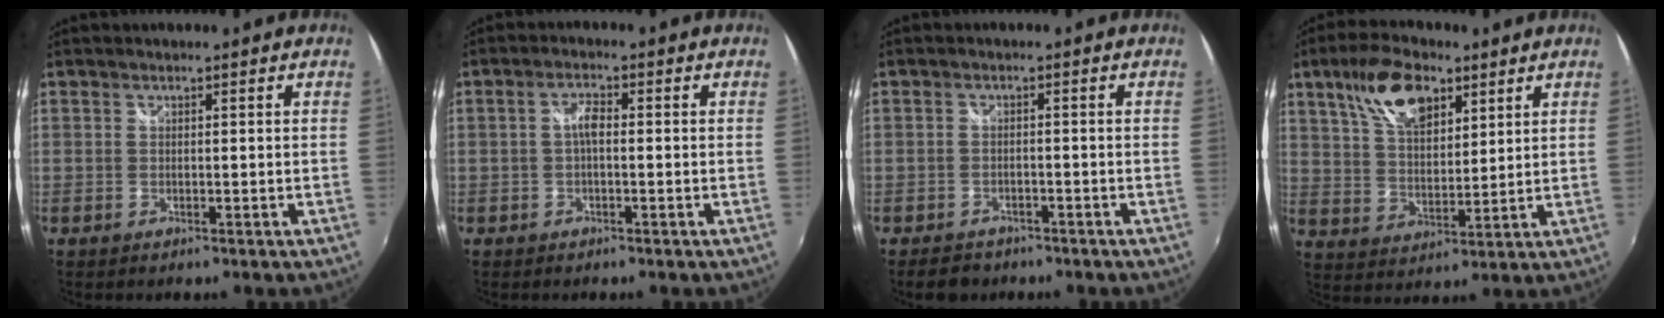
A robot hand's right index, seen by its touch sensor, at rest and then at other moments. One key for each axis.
{"total": 2.5, "fx": -0.3, "fy": 1.0, "fz": 2.3, "tx": -0.046, "ty": 0.008, "tz": -0.007}
{"total": 5.1, "fx": -3.8, "fy": 2.8, "fz": 1.8, "tx": -0.046, "ty": -0.007, "tz": -0.055}
{"total": 12.5, "fx": 7.0, "fy": 5.9, "fz": 8.5, "tx": -0.156, "ty": 0.023, "tz": 0.129}